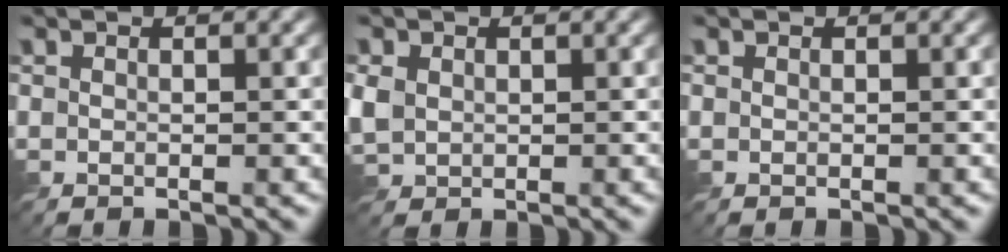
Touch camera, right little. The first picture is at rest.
{"total": 2.8, "force": [0.4, 2.3, 1.5], "torque": [-0.043, 0.002, 0.005]}
{"total": 0.0}